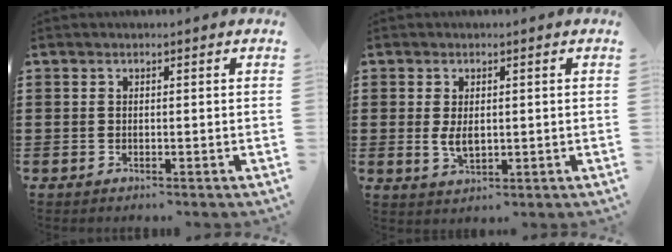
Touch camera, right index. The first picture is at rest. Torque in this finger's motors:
{"motor_torque": [1.12, 1.02, 0.14, 0.09]}